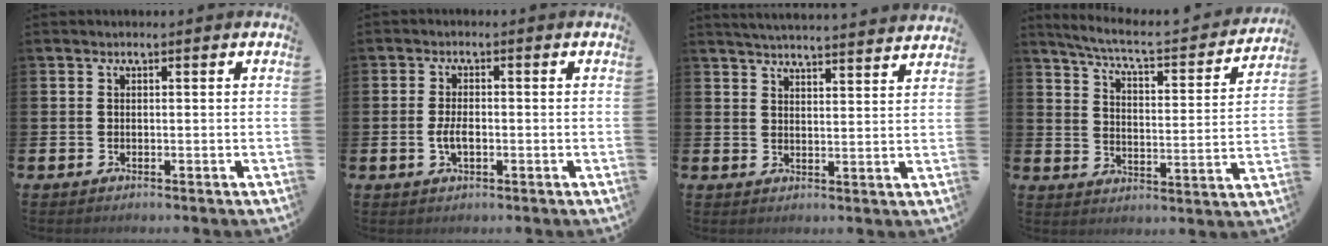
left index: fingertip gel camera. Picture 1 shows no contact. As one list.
[{"total": 2.9, "force": [-0.5, 1.4, 2.5], "torque": [-0.036, -0.001, -0.013]}, {"total": 4.6, "force": [4.6, -0.5, 0.4], "torque": [-0.010, -0.037, 0.080]}, {"total": 6.1, "force": [5.5, 0.9, 2.6], "torque": [-0.072, -0.042, 0.085]}]